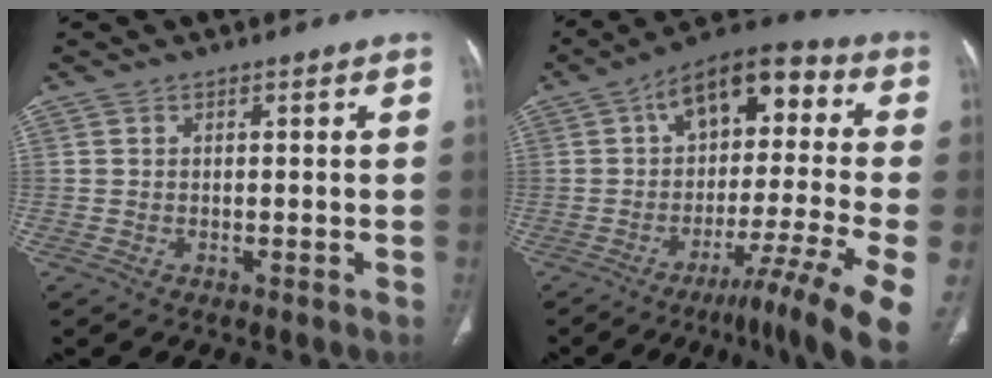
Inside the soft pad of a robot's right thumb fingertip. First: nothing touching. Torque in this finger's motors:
{"motor_torque": [2.58, 2.43, 1.43, -1.34, 0.19]}